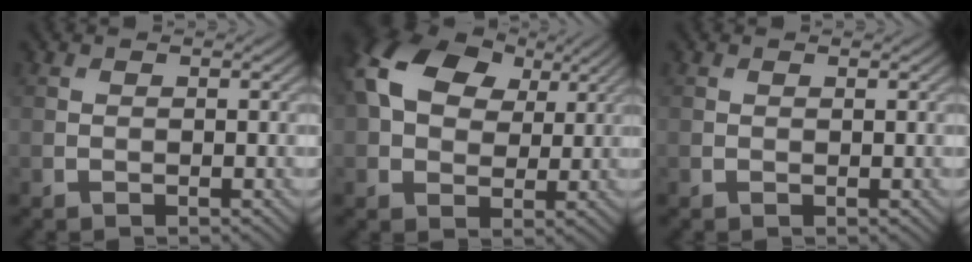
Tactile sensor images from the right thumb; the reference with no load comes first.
{"total": 14.8, "force": [5.2, 9.9, 9.7], "torque": [-0.228, 0.029, 0.090]}
{"total": 0.0}